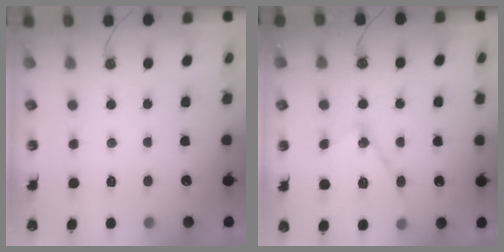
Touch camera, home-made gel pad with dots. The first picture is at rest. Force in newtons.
{"total": 14.0, "press": 13.9, "slide": 1.1}